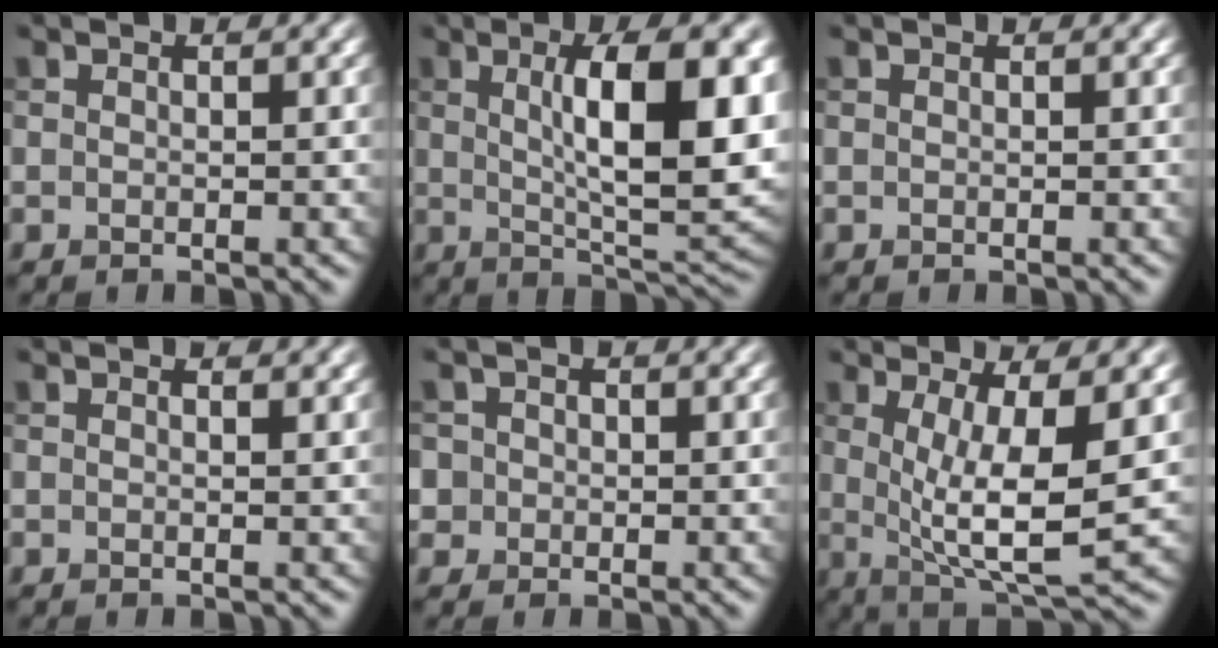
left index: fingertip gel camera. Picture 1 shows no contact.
{"total": 10.6, "force": [1.8, 3.3, 10.0], "torque": [-0.136, -0.004, 0.035]}
{"total": 0.0}
{"total": 0.7, "force": [0.5, 0.1, 0.5], "torque": [-0.007, 0.001, 0.005]}
{"total": 2.6, "force": [0.4, 2.5, 0.5], "torque": [0.002, 0.009, 0.000]}
{"total": 7.8, "force": [0.3, 2.0, 7.5], "torque": [-0.129, -0.014, 0.011]}